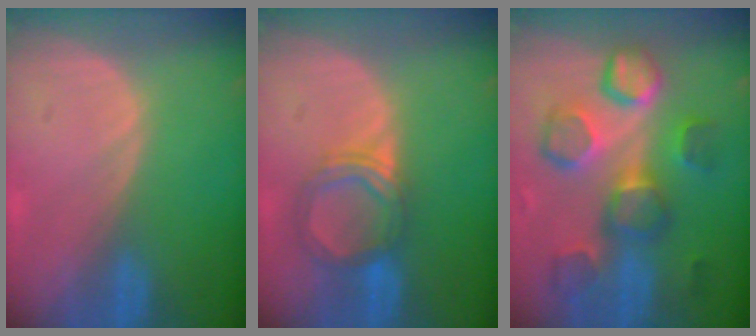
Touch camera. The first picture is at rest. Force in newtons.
{"total": 5.5, "press": 5.2, "slide": 1.8}
{"total": 9.9, "press": 9.8, "slide": 1.6}